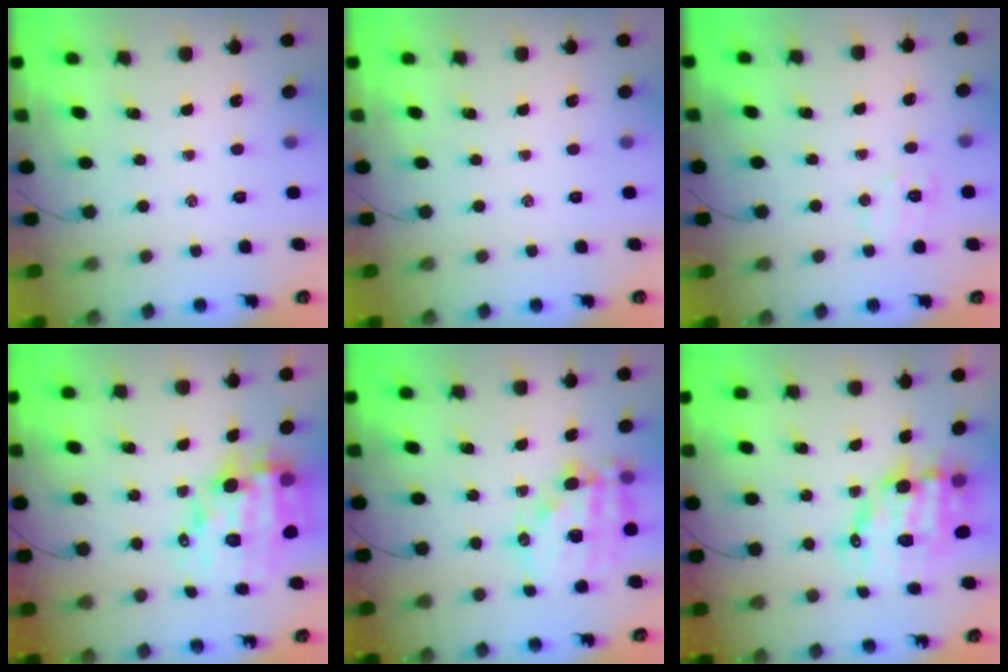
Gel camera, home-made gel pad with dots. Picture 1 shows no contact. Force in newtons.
{"total": 0.0}
{"total": 6.8, "press": 6.6, "slide": 1.3}
{"total": 14.1, "press": 13.6, "slide": 3.5}
{"total": 16.1, "press": 15.7, "slide": 3.6}
{"total": 13.5, "press": 13.1, "slide": 3.2}